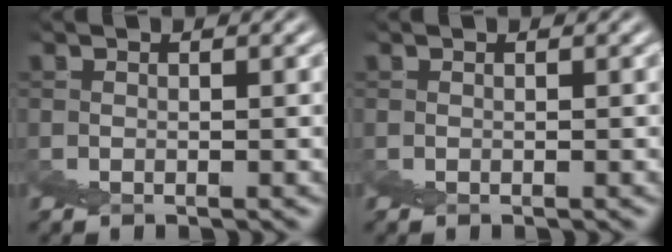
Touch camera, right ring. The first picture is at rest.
{"total": 0.0}